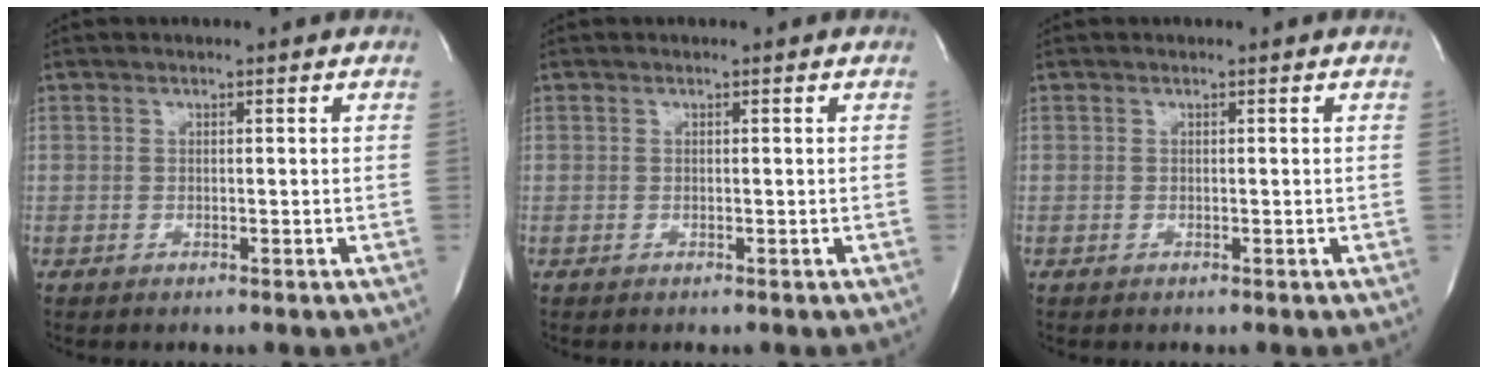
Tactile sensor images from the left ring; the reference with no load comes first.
{"total": 0.0}
{"total": 0.0}